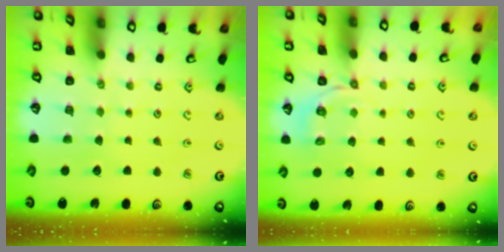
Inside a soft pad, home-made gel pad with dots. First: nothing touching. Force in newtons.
{"total": 2.8, "press": 2.1, "slide": 1.8}